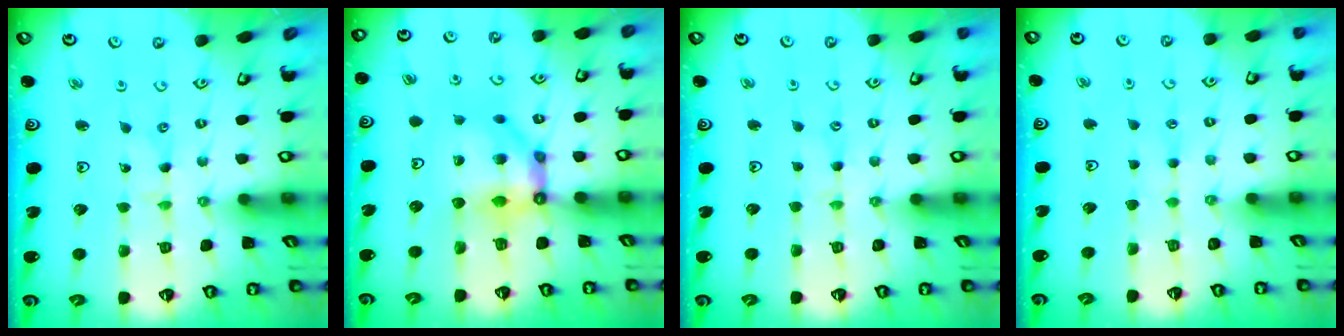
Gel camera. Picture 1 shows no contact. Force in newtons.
{"total": 10.3, "press": 10.3, "slide": 0.7}
{"total": 1.3, "press": 1.2, "slide": 0.3}
{"total": 2.2, "press": 2.2, "slide": 0.5}